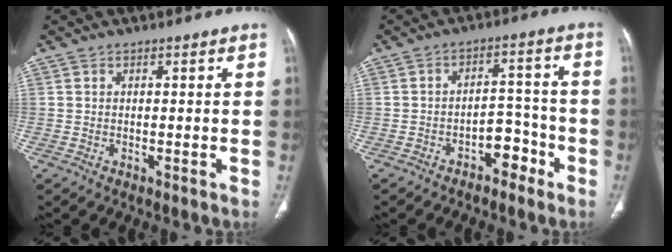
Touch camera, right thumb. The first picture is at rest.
{"total": 6.1, "force": [-3.8, 3.7, 3.0], "torque": [-0.018, 0.046, -0.056]}